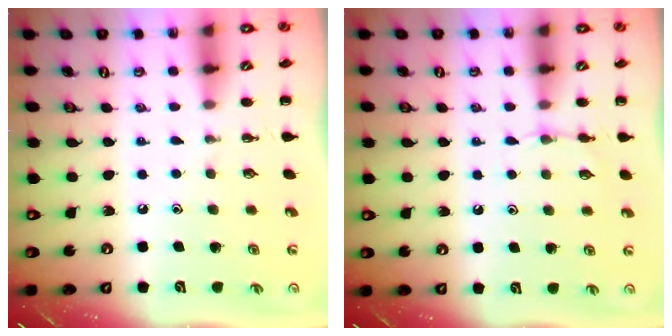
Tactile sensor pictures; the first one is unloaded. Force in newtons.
{"total": 3.6, "press": 3.4, "slide": 1.4}